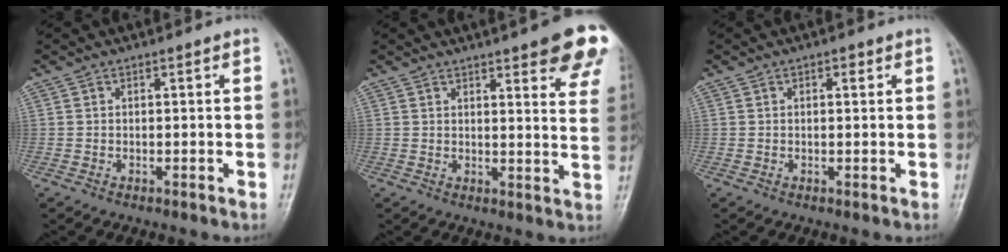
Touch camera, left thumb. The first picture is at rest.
{"total": 14.7, "force": [9.0, 3.4, 11.1], "torque": [-0.111, -0.035, 0.095]}
{"total": 1.4, "force": [0.5, 0.7, 1.1], "torque": [-0.013, 0.002, 0.004]}